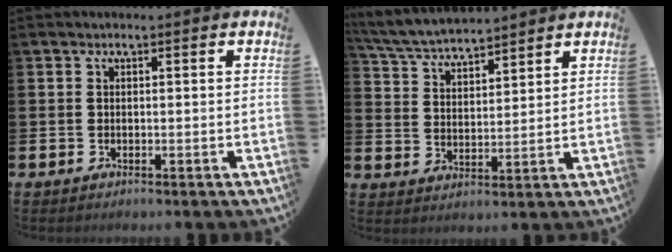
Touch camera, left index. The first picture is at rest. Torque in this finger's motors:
{"motor_torque": [-0.05, -0.52, 0.55, 0.21]}